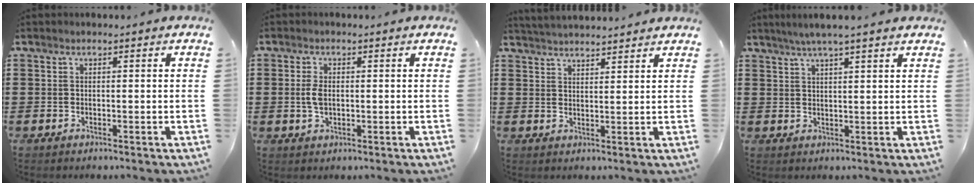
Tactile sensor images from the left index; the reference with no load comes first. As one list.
[{"total": 3.0, "force": [0.2, 1.6, 2.5], "torque": [-0.068, -0.001, -0.002]}, {"total": 2.9, "force": [2.9, -0.4, 0.0], "torque": [-0.008, -0.008, 0.054]}, {"total": 3.7, "force": [3.1, -0.4, 2.0], "torque": [-0.047, -0.005, 0.055]}]